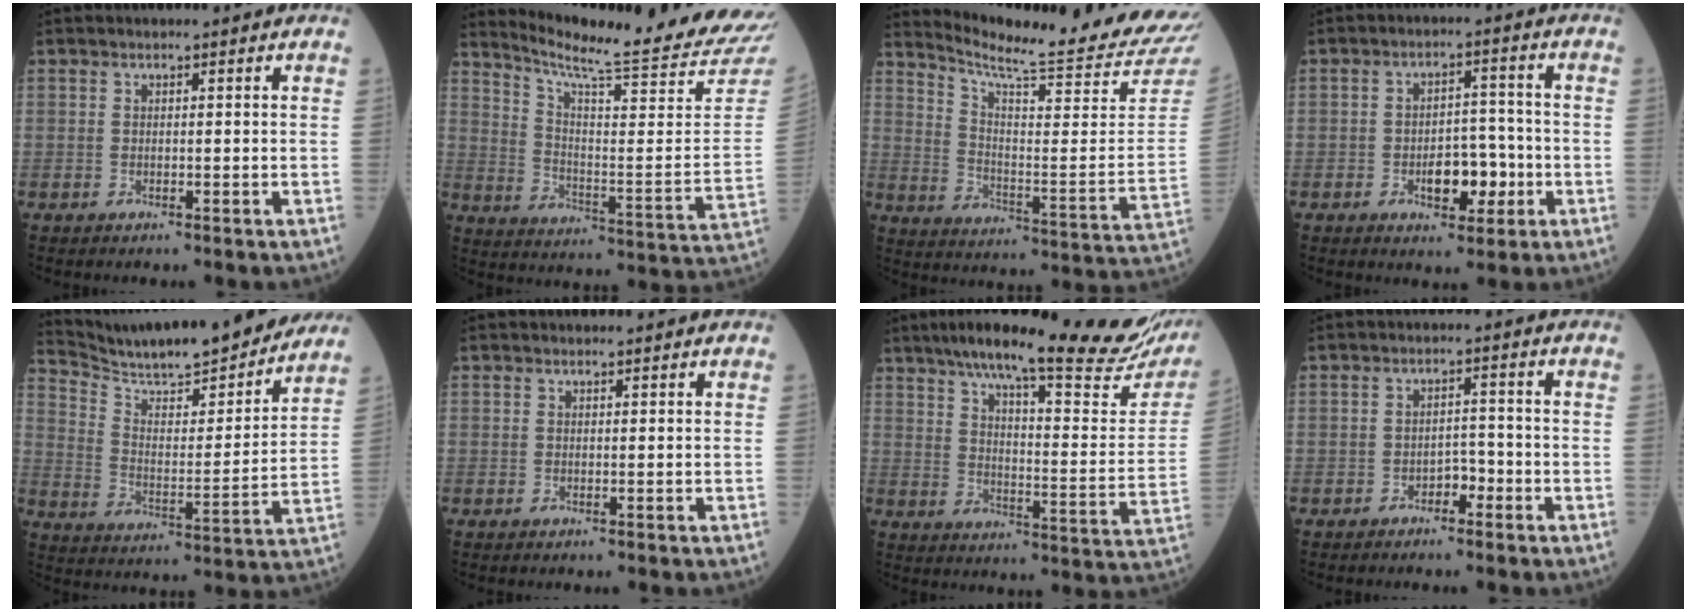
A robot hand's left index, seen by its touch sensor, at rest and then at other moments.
{"total": 24.3, "force": [22.9, -1.1, 8.0], "torque": [-0.137, -0.131, 0.294]}
{"total": 22.4, "force": [21.4, -0.9, 6.6], "torque": [-0.120, -0.129, 0.275]}
{"total": 6.4, "force": [-2.2, 3.3, 5.0], "torque": [-0.074, 0.011, -0.031]}
{"total": 21.8, "force": [19.9, 2.2, 8.6], "torque": [-0.148, -0.021, 0.293]}
{"total": 0.6, "force": [0.5, 0.1, 0.1], "torque": [-0.006, 0.001, 0.008]}
{"total": 29.5, "force": [24.0, 3.1, 16.8], "torque": [-0.241, -0.038, 0.310]}
{"total": 2.4, "force": [-1.6, 1.2, 1.3], "torque": [-0.013, 0.007, -0.029]}